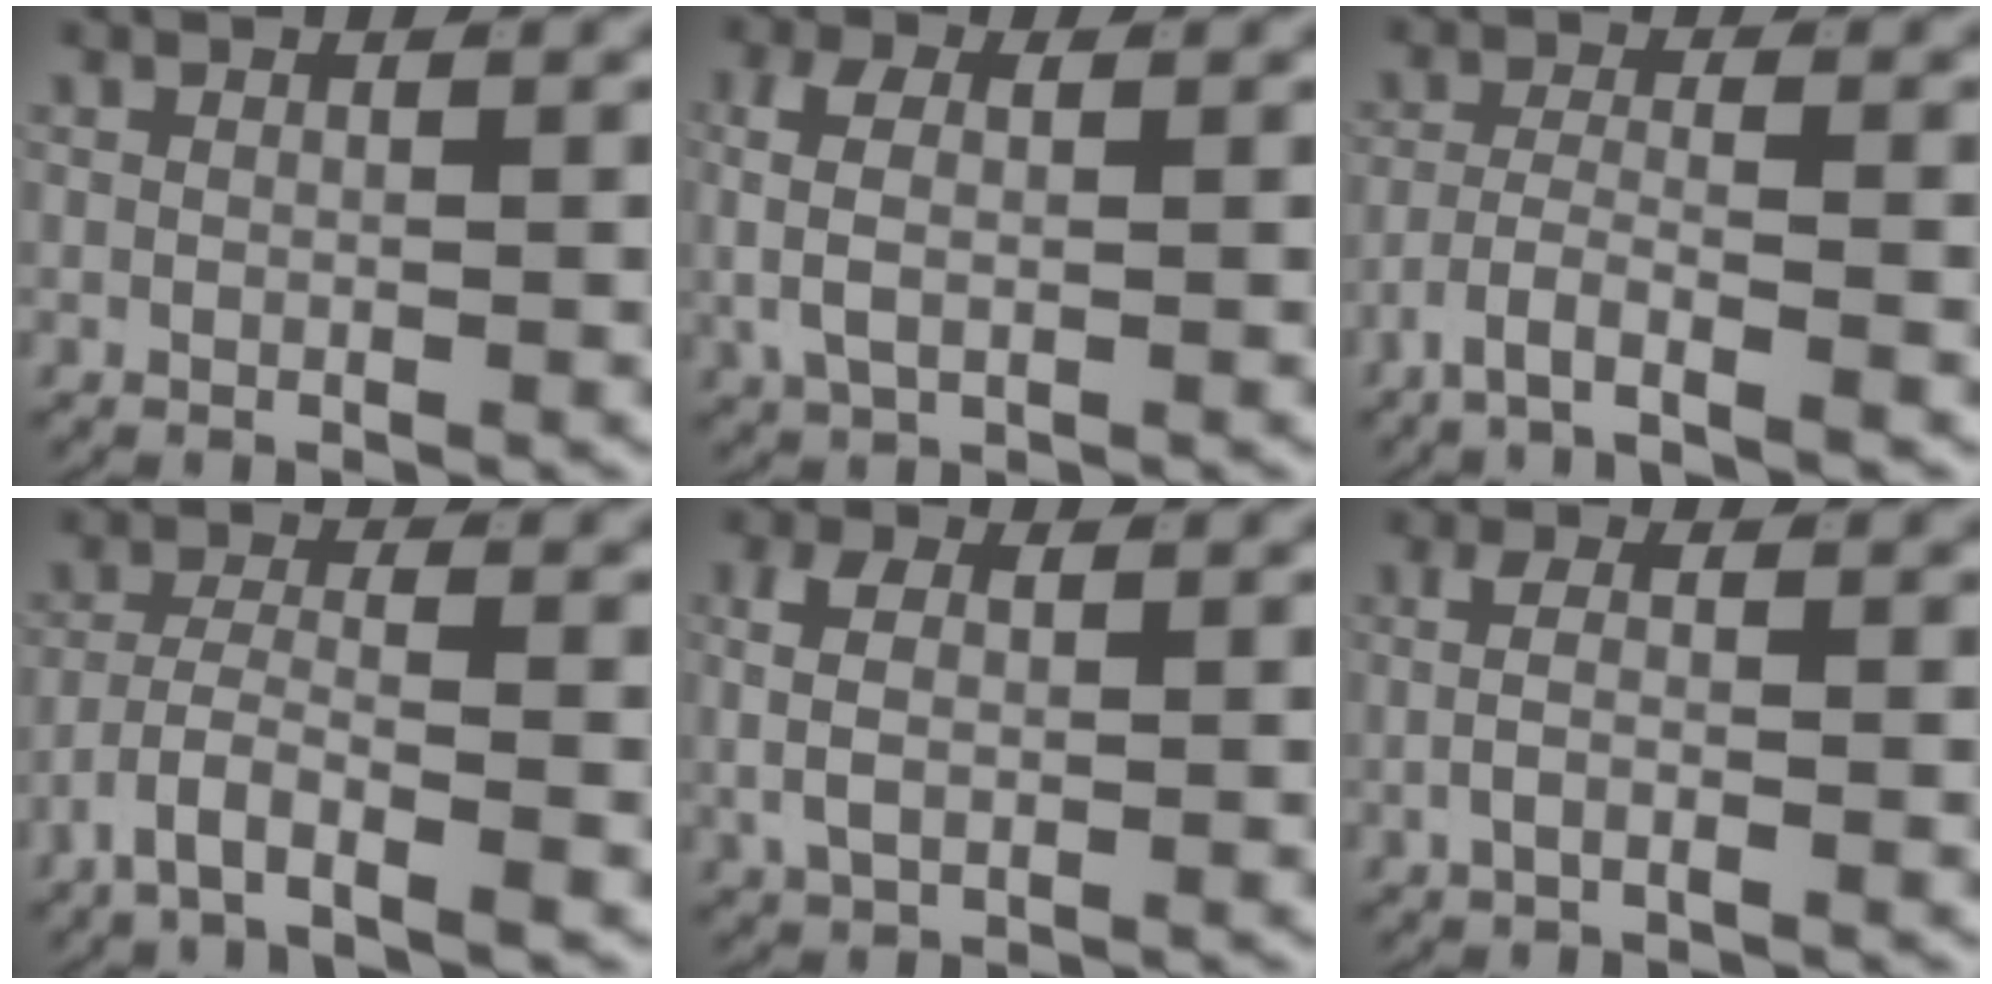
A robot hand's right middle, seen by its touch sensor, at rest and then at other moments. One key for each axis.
{"total": 3.8, "fx": 0.3, "fy": 2.2, "fz": 3.1, "tx": -0.077, "ty": -0.006, "tz": 0.008}
{"total": 4.8, "fx": -3.8, "fy": 0.8, "fz": 2.9, "tx": -0.054, "ty": -0.017, "tz": -0.059}
{"total": 4.7, "fx": -3.3, "fy": 1.1, "fz": 3.1, "tx": -0.069, "ty": -0.018, "tz": -0.051}
{"total": 3.5, "fx": 0.3, "fy": 2.3, "fz": 2.6, "tx": -0.058, "ty": -0.004, "tz": 0.008}
{"total": 2.4, "fx": -0.8, "fy": 0.5, "fz": 2.2, "tx": -0.042, "ty": -0.004, "tz": -0.014}